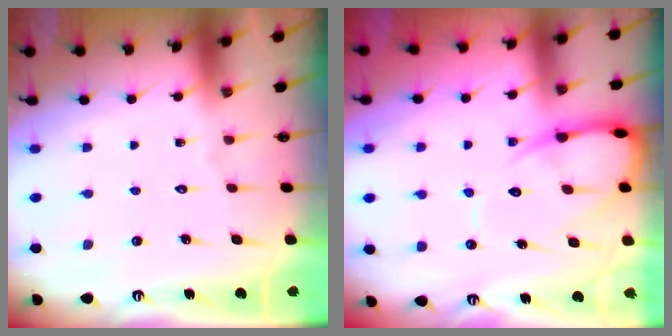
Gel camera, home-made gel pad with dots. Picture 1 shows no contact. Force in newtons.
{"total": 10.2, "press": 10.2, "slide": 1.1}